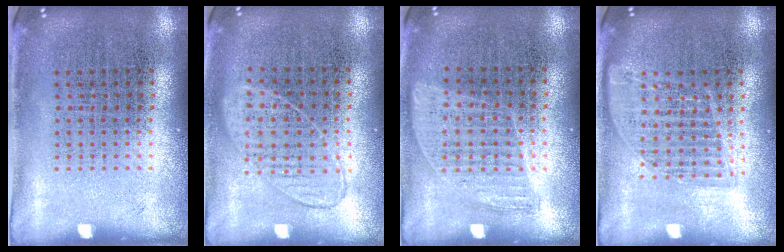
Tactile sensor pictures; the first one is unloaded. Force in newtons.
{"total": 0.9, "press": 0.8, "slide": 0.3}
{"total": 0.9, "press": 0.8, "slide": 0.4}
{"total": 1.6, "press": 1.4, "slide": 0.8}